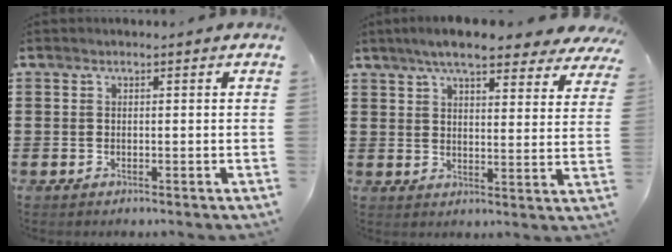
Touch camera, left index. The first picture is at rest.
{"total": 7.7, "force": [6.6, 0.8, 3.8], "torque": [-0.085, -0.019, 0.117]}